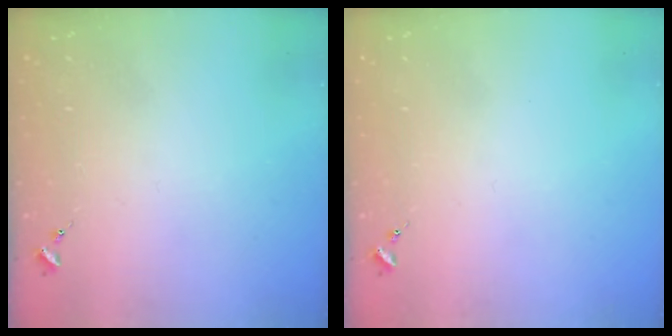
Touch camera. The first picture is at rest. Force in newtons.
{"total": 0.0}